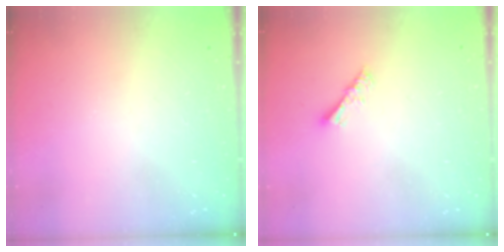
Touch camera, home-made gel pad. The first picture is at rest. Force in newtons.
{"total": 4.2, "press": 4.2, "slide": 0.5}